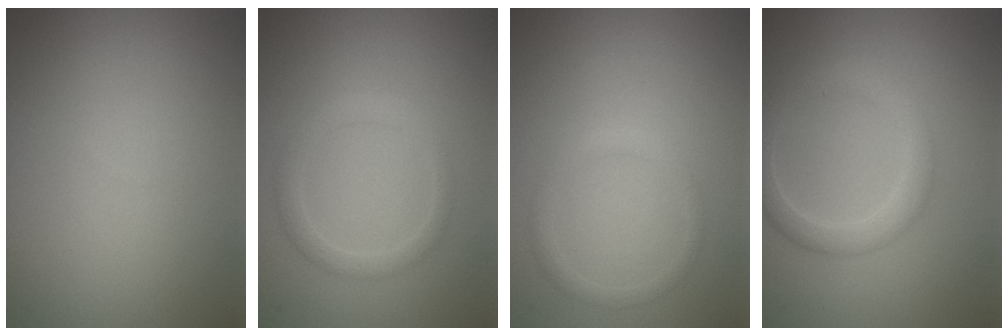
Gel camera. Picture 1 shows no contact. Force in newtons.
{"total": 2.0, "press": 1.9, "slide": 0.1}
{"total": 1.3, "press": 1.3, "slide": 0.1}
{"total": 2.8, "press": 2.8, "slide": 0.0}